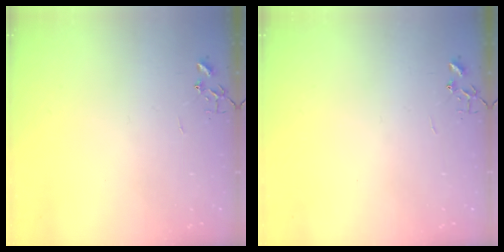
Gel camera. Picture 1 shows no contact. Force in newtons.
{"total": 0.0}